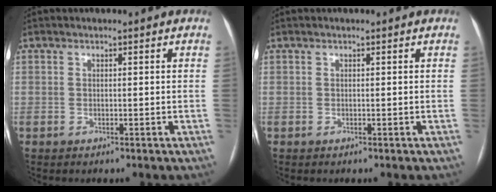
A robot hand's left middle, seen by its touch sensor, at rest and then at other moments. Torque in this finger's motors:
{"motor_torque": [-0.02, 0.00, 0.00, 0.00]}